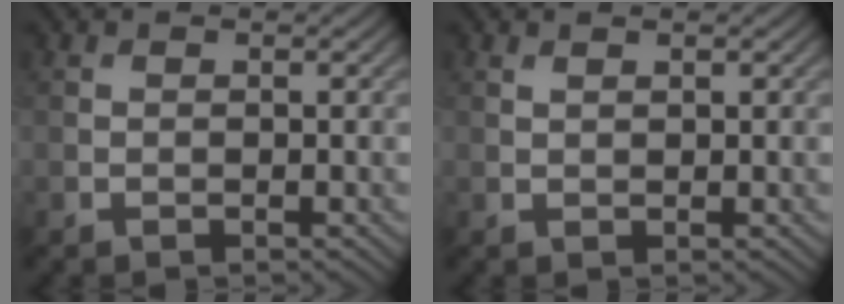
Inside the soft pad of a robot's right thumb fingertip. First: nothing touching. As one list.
[{"total": 0.6, "force": [0.5, 0.1, 0.3], "torque": [-0.005, 0.002, 0.011]}]